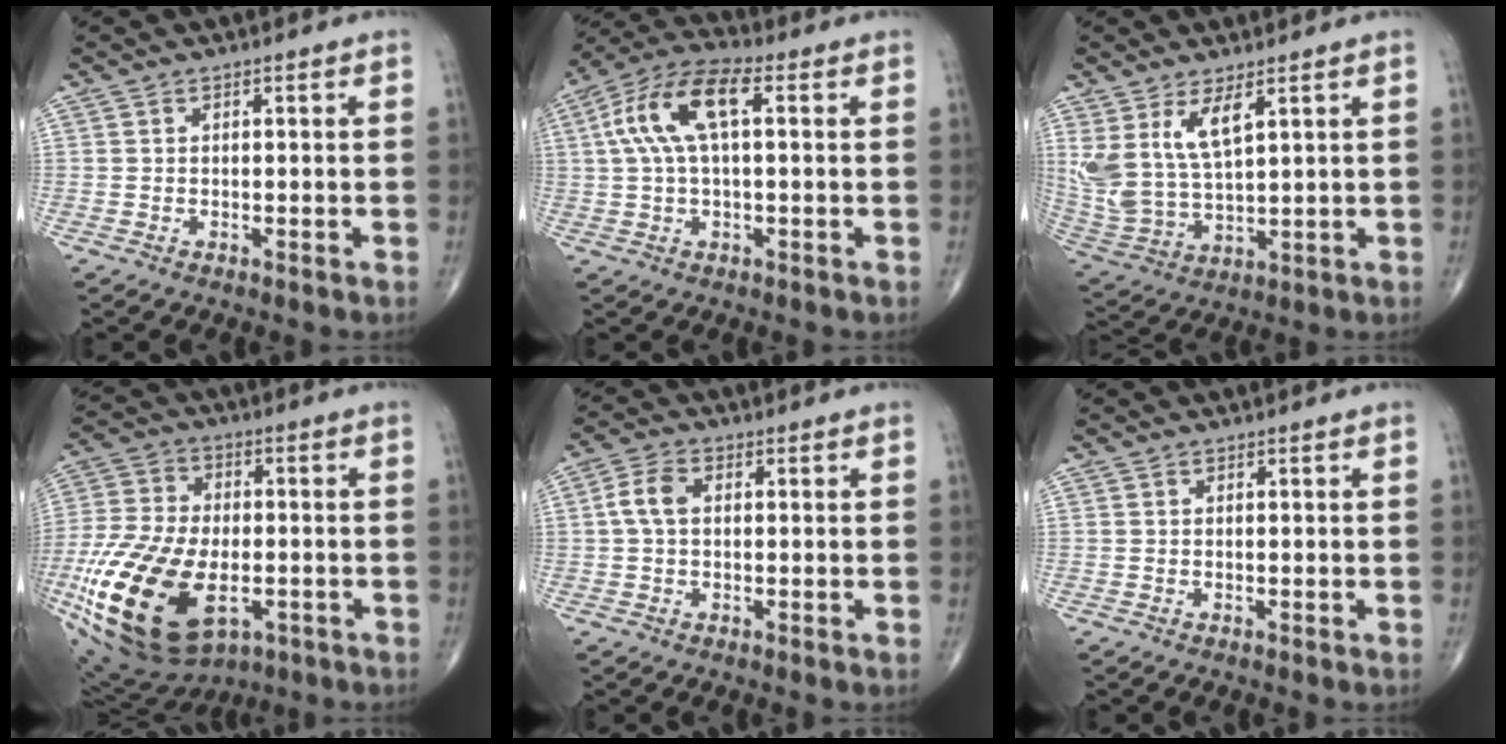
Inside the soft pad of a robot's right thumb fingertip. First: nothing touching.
{"total": 12.0, "force": [2.4, 5.1, 10.6], "torque": [-0.227, 0.038, 0.040]}
{"total": 11.2, "force": [5.2, 4.6, 8.7], "torque": [-0.183, -0.026, 0.120]}
{"total": 26.3, "force": [-7.8, 15.0, 20.2], "torque": [-0.445, -0.015, -0.123]}
{"total": 4.4, "force": [0.4, 2.8, 3.4], "torque": [-0.076, 0.014, 0.004]}
{"total": 0.0}